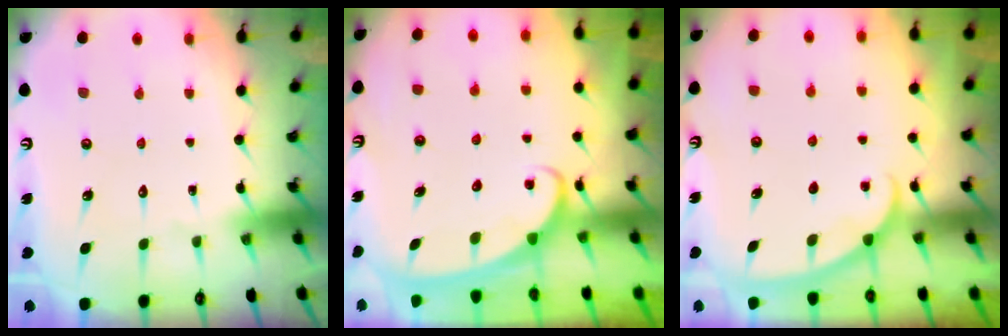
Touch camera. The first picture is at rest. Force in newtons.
{"total": 2.3, "press": 2.3, "slide": 0.4}
{"total": 2.3, "press": 2.3, "slide": 0.2}